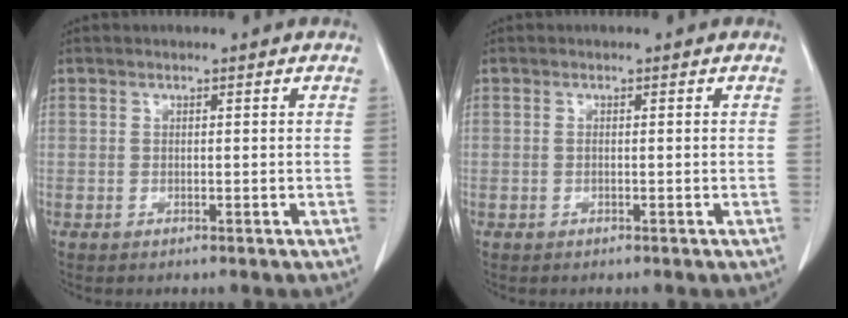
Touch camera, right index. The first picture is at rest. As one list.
[{"total": 0.5, "force": [-0.1, 0.0, 0.5], "torque": [-0.011, 0.000, 0.001]}]